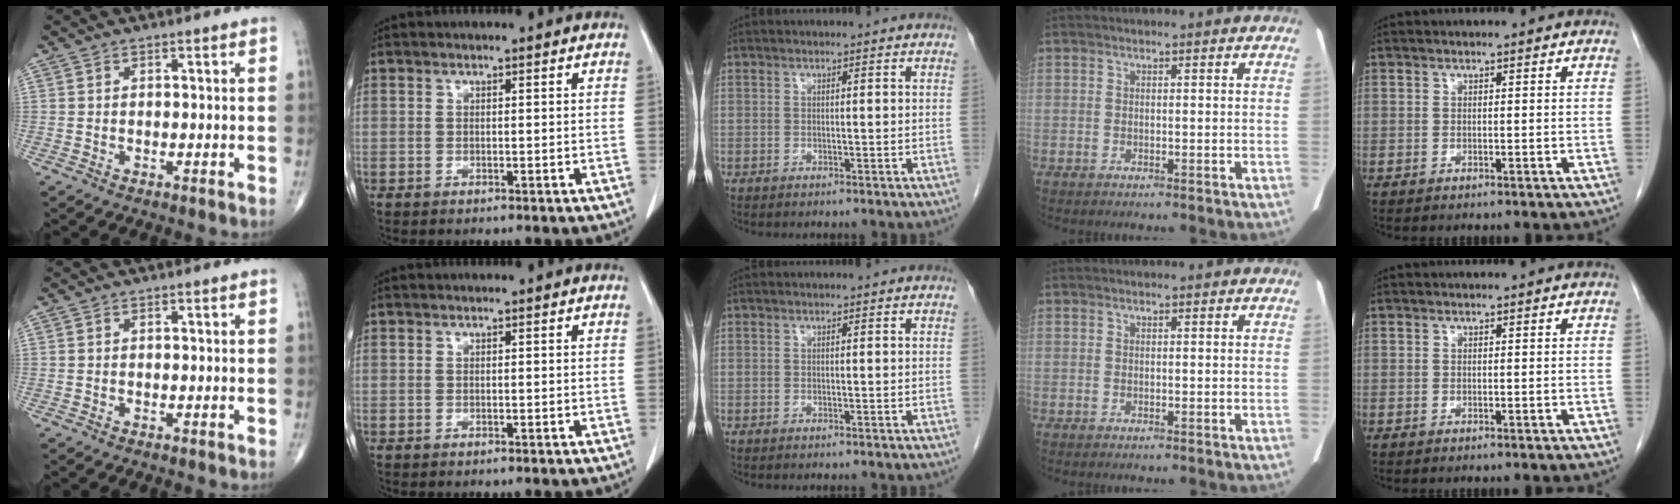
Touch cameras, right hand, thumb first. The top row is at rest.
{}